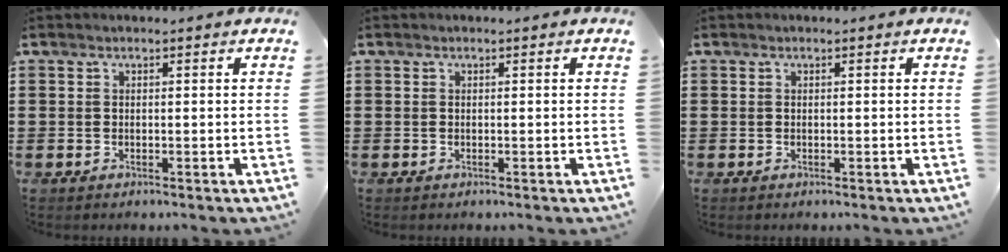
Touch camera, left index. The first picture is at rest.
{"total": 0.0}
{"total": 0.0}